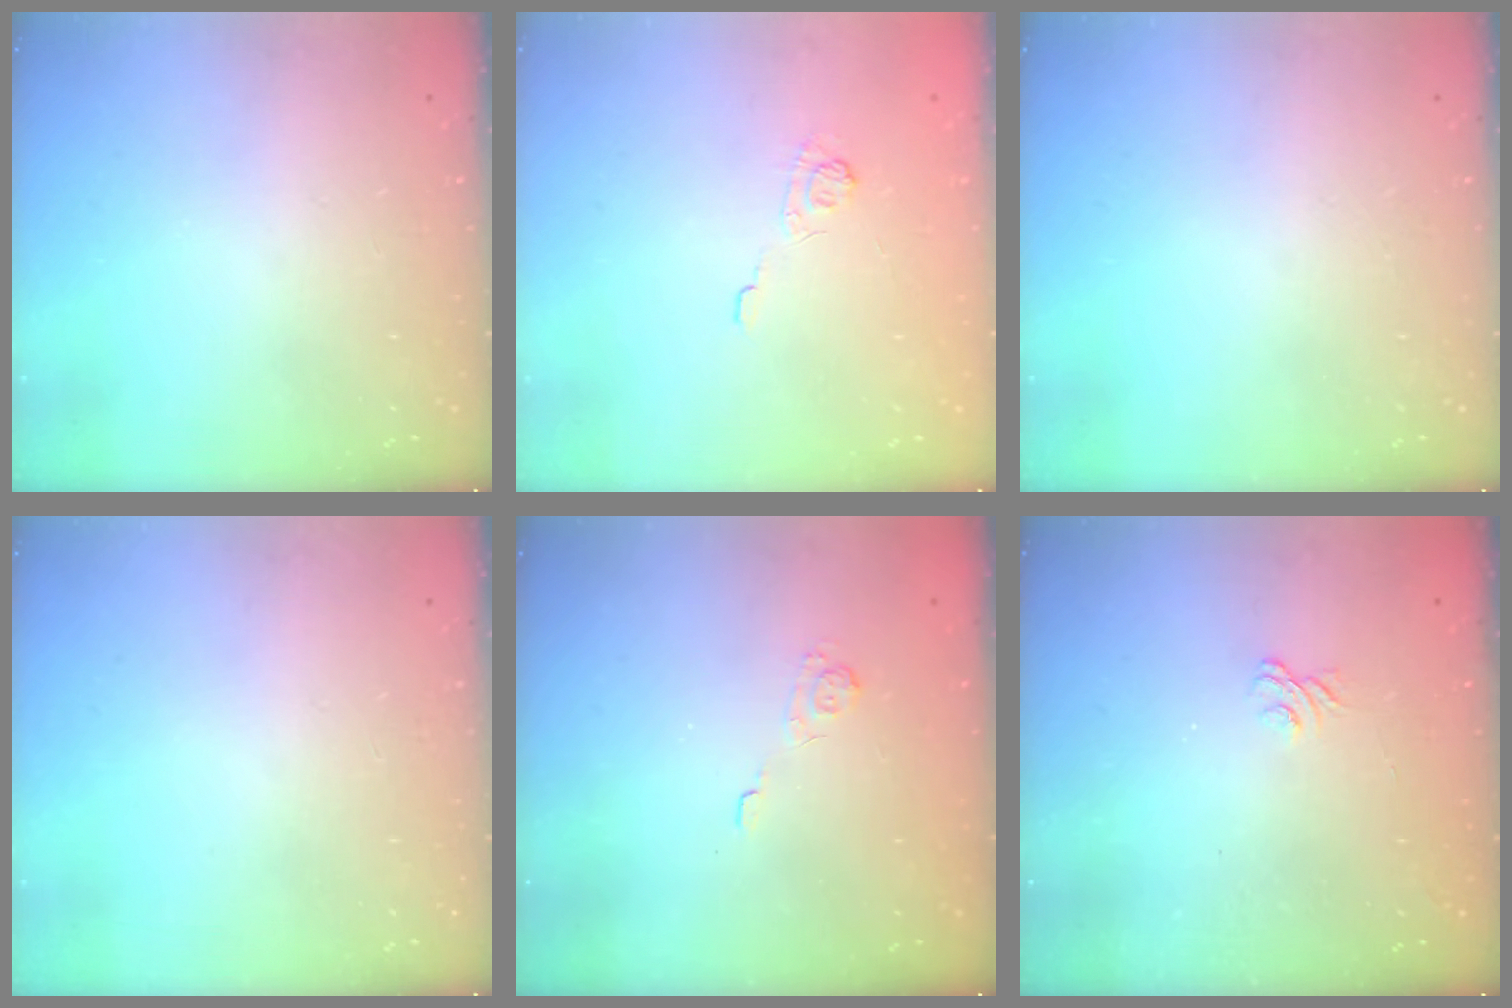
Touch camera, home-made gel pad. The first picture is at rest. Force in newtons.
{"total": 2.5, "press": 2.1, "slide": 1.4}
{"total": 0.0}
{"total": 0.0}
{"total": 2.2, "press": 1.7, "slide": 1.4}
{"total": 1.9, "press": 1.5, "slide": 1.1}